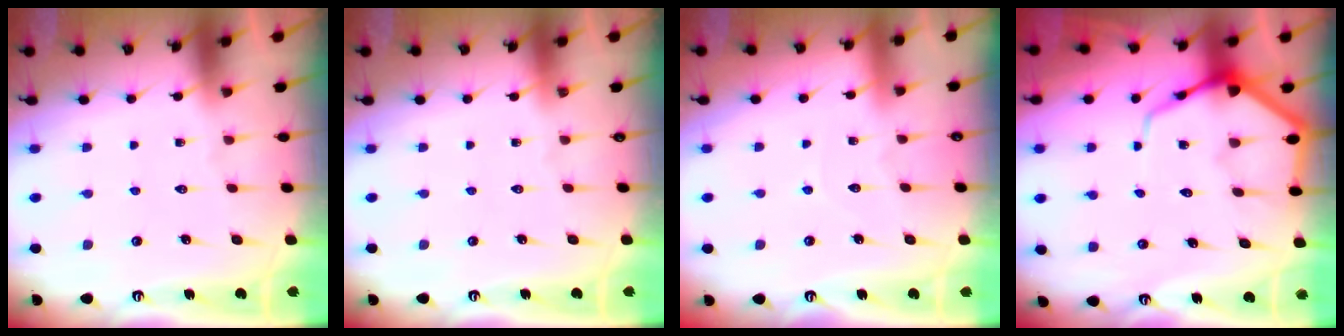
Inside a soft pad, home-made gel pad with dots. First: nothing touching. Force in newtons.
{"total": 0.0}
{"total": 2.9, "press": 2.9, "slide": 0.2}
{"total": 7.8, "press": 7.7, "slide": 1.0}